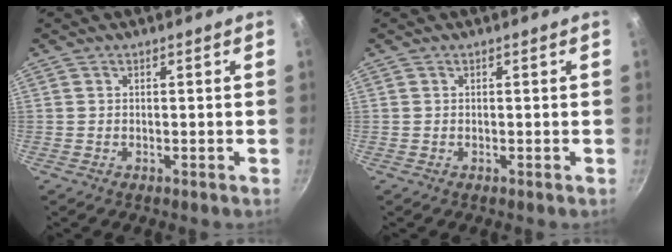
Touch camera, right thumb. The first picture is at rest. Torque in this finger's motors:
{"motor_torque": [-0.11, 0.11, -0.18, 0.07, 0.01]}